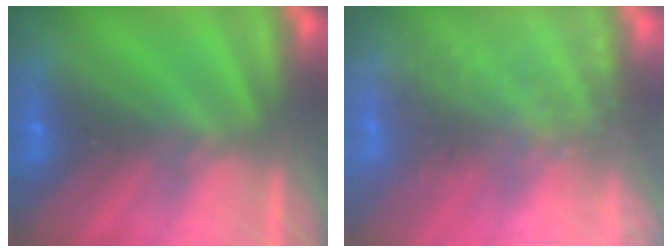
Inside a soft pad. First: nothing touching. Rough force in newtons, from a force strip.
{"total": 9.0}